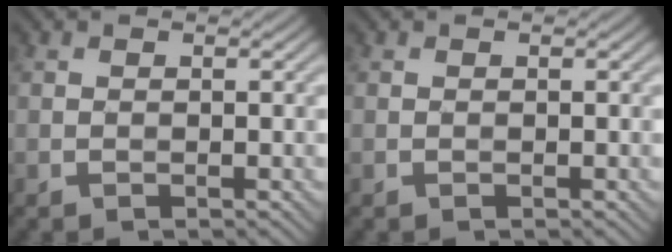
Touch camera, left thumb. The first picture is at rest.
{"total": 0.0}